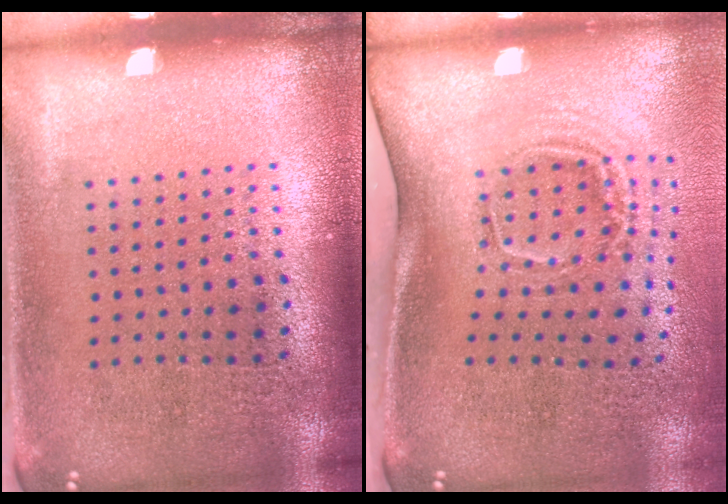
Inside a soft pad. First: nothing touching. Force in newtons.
{"total": 2.1, "press": 1.3, "slide": 1.6}